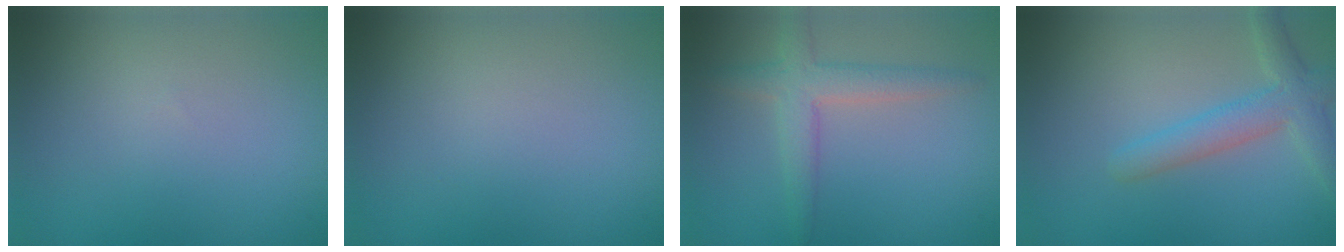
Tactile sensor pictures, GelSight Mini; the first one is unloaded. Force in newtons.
{"total": 0.0}
{"total": 3.4, "press": 3.4, "slide": 0.2}
{"total": 3.4, "press": 3.4, "slide": 0.3}